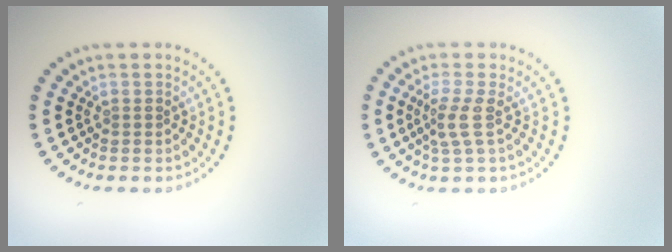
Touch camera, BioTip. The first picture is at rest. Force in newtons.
{"total": 2.3, "press": 1.6, "slide": 1.6}